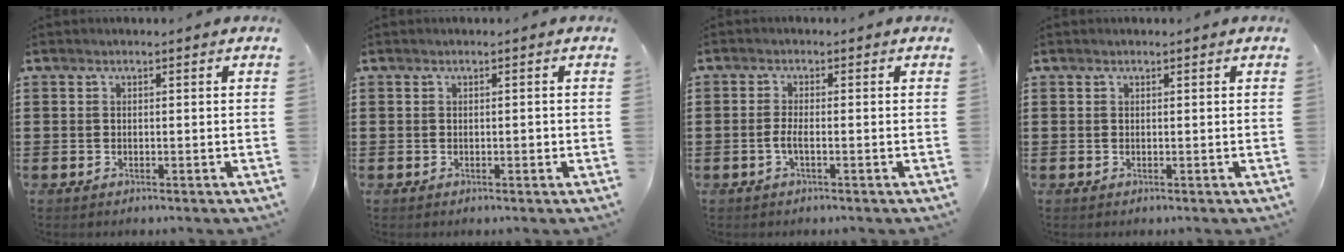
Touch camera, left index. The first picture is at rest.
{"total": 0.8, "force": [-0.1, 0.3, 0.8], "torque": [-0.013, 0.000, -0.001]}
{"total": 2.1, "force": [-0.8, 0.3, 1.9], "torque": [-0.043, -0.001, -0.017]}
{"total": 0.0}